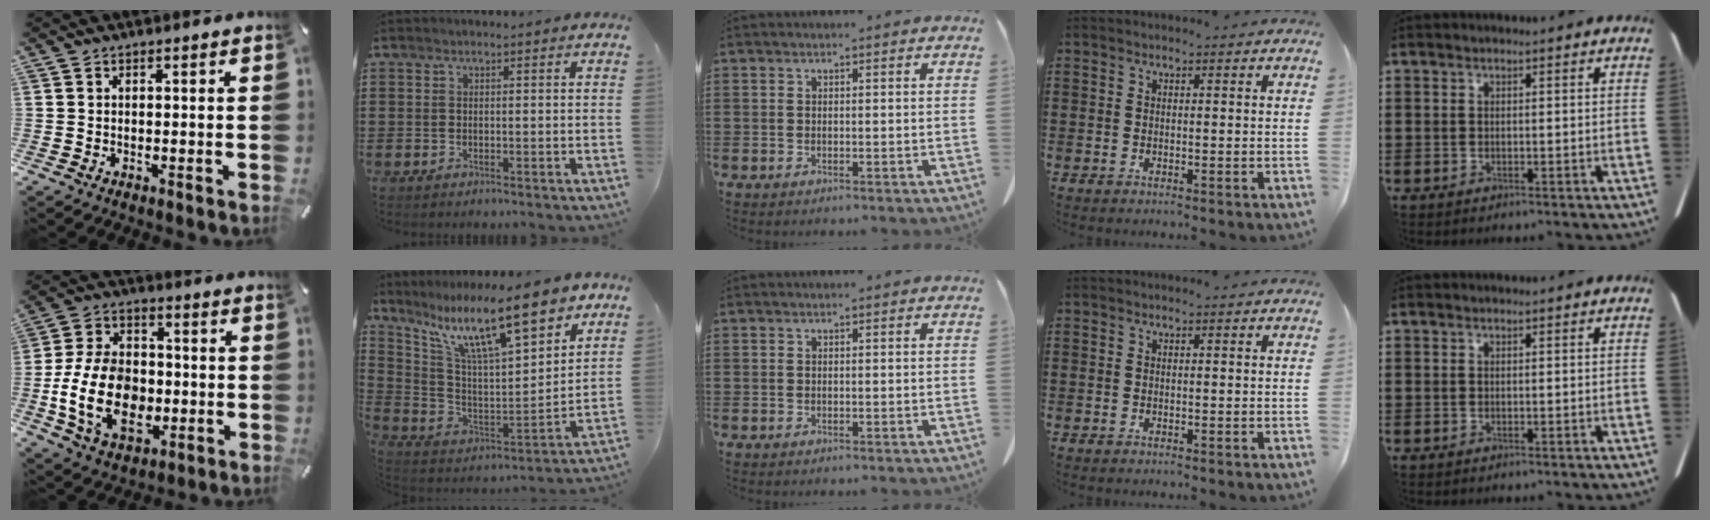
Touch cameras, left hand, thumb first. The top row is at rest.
{"thumb": {"total": 17.5, "force": [-4.0, 12.4, 11.7], "torque": [-0.253, 0.015, -0.070]}, "index": {"total": 15.0, "force": [10.4, 3.4, 10.2], "torque": [-0.201, -0.056, 0.173]}}